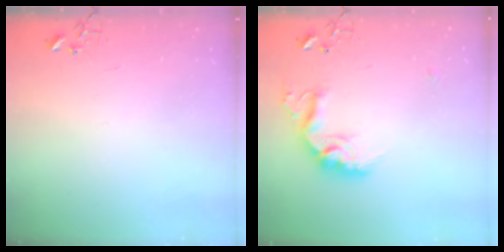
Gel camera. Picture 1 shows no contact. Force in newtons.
{"total": 16.9, "press": 16.9, "slide": 1.2}